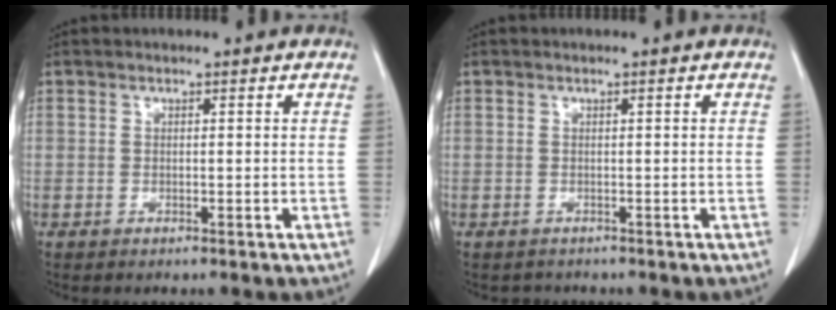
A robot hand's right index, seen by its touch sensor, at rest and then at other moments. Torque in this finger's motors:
{"motor_torque": [-0.57, -0.51, -0.23, -0.11]}